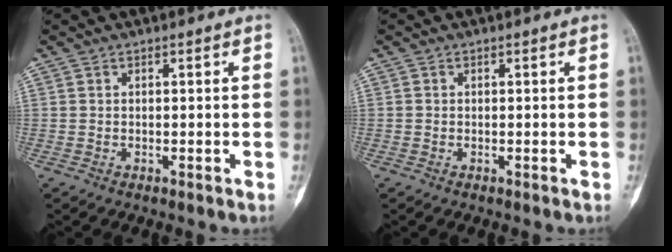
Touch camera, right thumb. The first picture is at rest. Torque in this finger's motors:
{"motor_torque": [-0.19, 0.01, -0.13, 0.02, -0.03]}